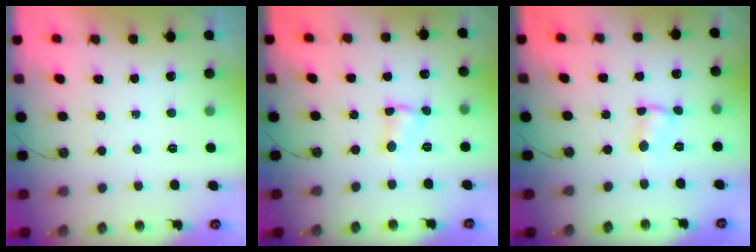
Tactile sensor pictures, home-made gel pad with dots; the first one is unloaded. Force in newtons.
{"total": 2.6, "press": 2.6, "slide": 0.3}
{"total": 1.4, "press": 1.4, "slide": 0.0}